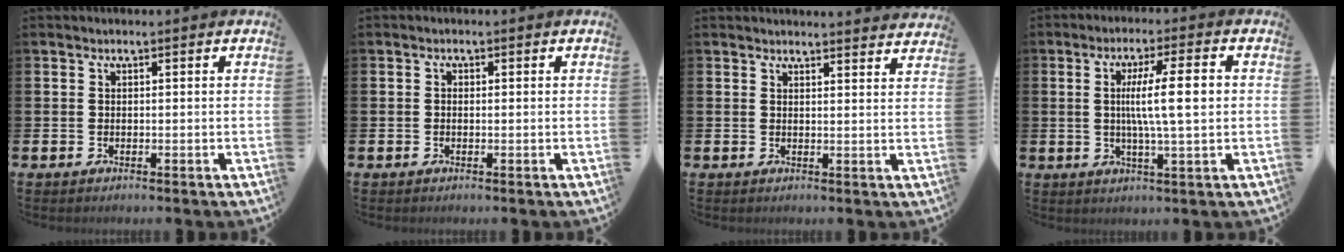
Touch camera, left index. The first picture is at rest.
{"total": 0.5, "force": [-0.1, 0.4, 0.2], "torque": [-0.008, 0.005, -0.003]}
{"total": 2.6, "force": [2.6, -0.1, -0.2], "torque": [0.009, -0.020, 0.046]}
{"total": 7.7, "force": [0.7, 0.8, 7.6], "torque": [-0.126, -0.004, 0.004]}